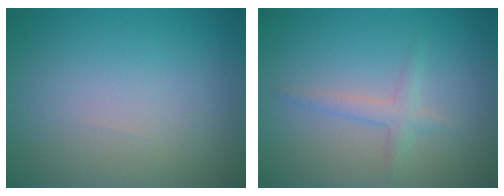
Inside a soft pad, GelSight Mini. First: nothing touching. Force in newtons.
{"total": 1.7, "press": 1.7, "slide": 0.1}